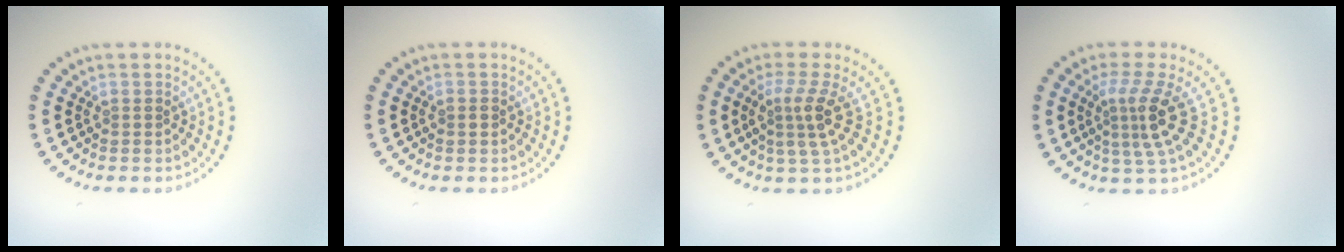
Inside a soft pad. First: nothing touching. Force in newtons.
{"total": 1.1, "press": 1.1, "slide": 0.1}
{"total": 3.0, "press": 2.2, "slide": 2.1}
{"total": 3.8, "press": 2.6, "slide": 2.7}